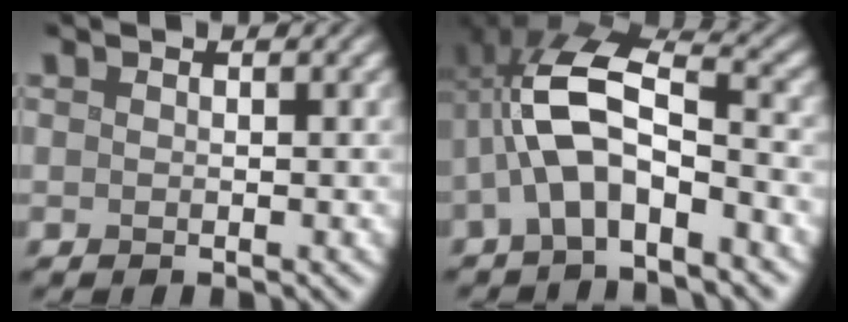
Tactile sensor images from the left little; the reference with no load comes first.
{"total": 8.0, "force": [-2.4, 3.5, 6.8], "torque": [-0.141, 0.024, -0.053]}